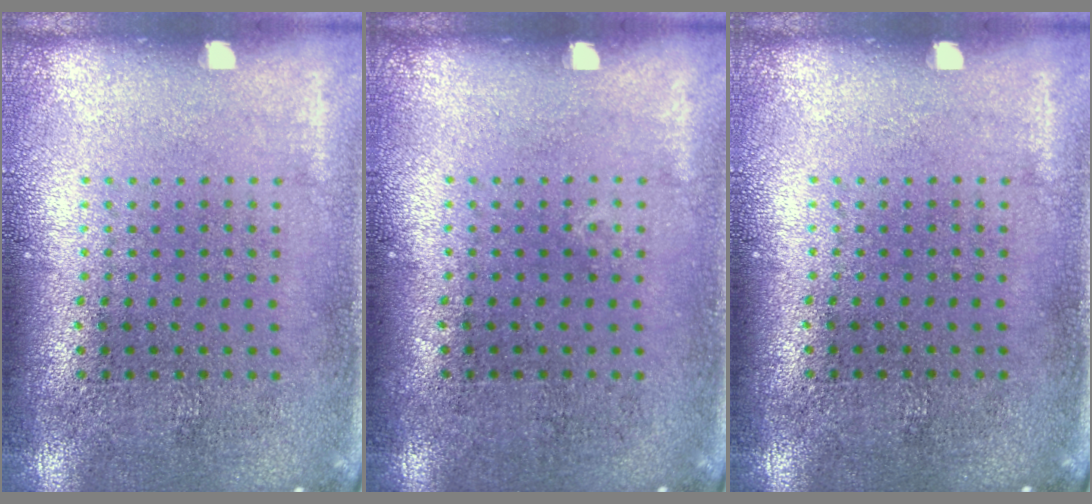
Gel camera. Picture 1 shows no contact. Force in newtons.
{"total": 0.0}
{"total": 0.0}